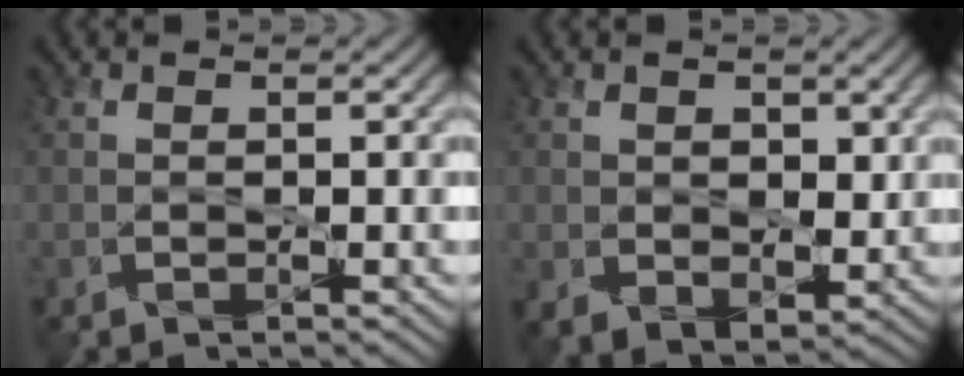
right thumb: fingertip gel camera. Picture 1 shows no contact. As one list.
[{"total": 4.2, "force": [1.2, 3.3, 2.4], "torque": [-0.065, -0.017, 0.027]}]